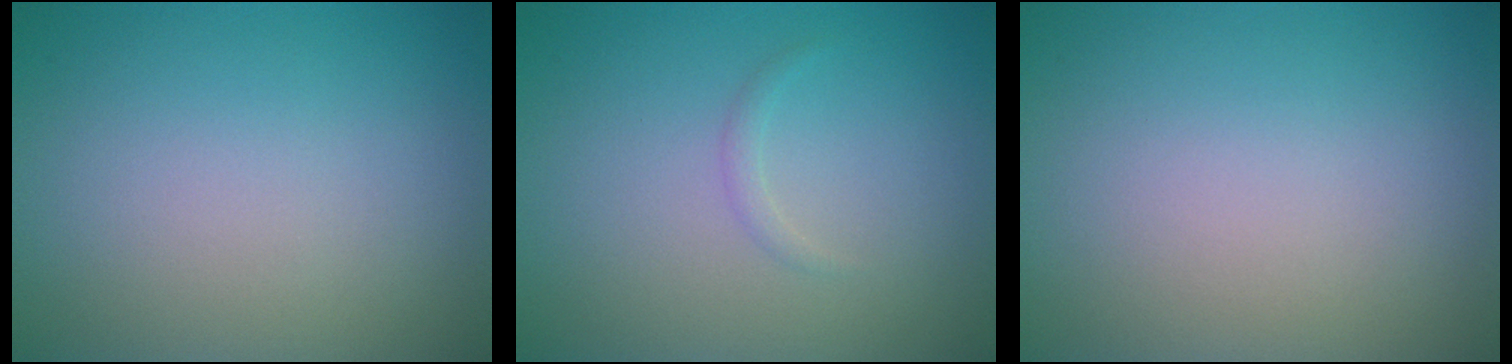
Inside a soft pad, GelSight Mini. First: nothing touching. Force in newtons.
{"total": 0.7, "press": 0.7, "slide": 0.1}
{"total": 0.0}